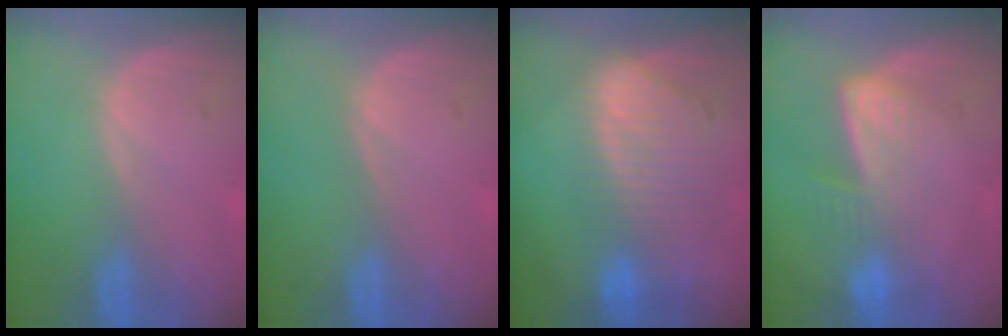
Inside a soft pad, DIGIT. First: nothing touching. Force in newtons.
{"total": 0.0}
{"total": 9.1, "press": 8.0, "slide": 4.3}
{"total": 7.2, "press": 6.0, "slide": 4.0}